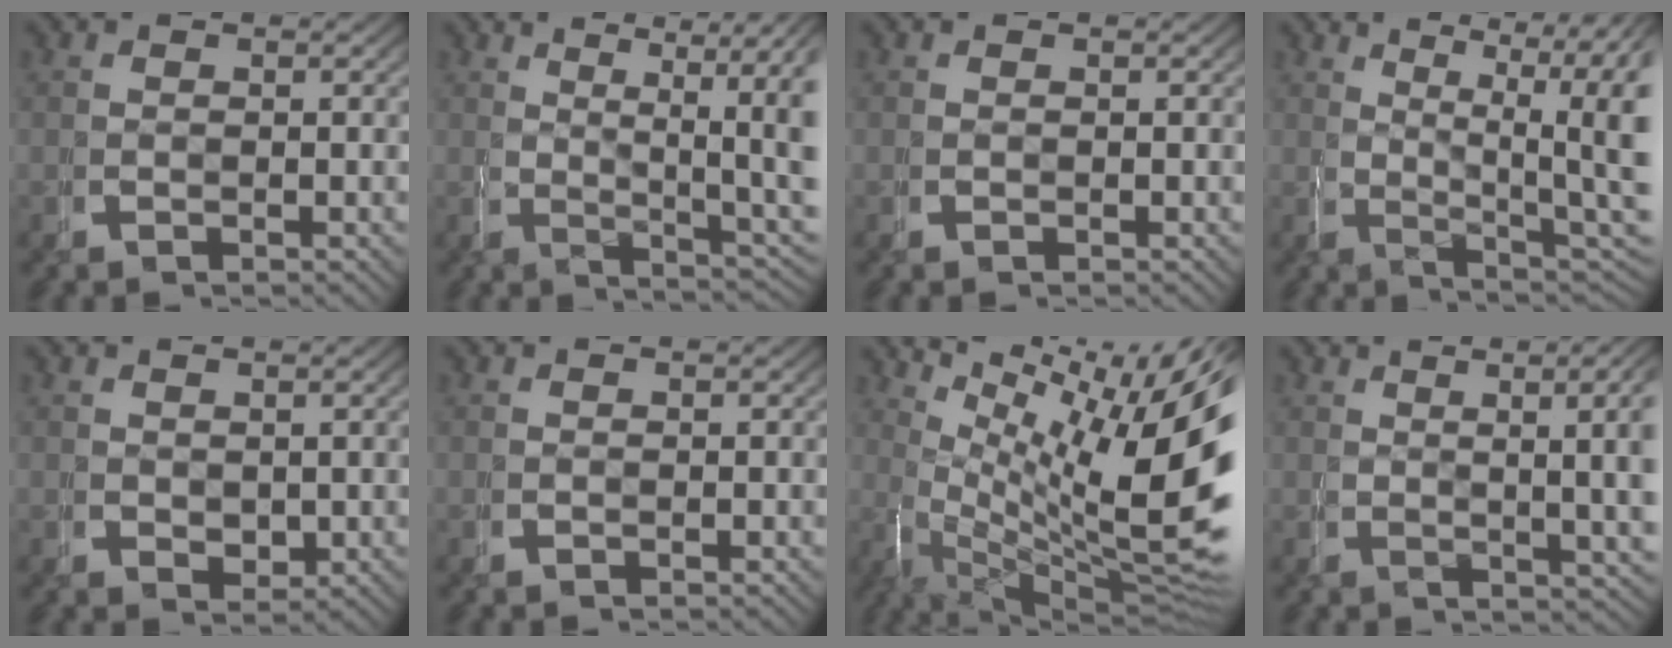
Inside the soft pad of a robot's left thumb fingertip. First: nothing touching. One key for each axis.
{"total": 9.1, "fx": 1.9, "fy": 4.9, "fz": 7.4, "tx": -0.099, "ty": -0.011, "tz": 0.029}
{"total": 0.0}
{"total": 8.2, "fx": 1.2, "fy": 4.7, "fz": 6.6, "tx": -0.076, "ty": -0.005, "tz": 0.015}
{"total": 1.3, "fx": 0.4, "fy": 1.0, "fz": 0.7, "tx": -0.008, "ty": -0.005, "tz": 0.014}
{"total": 0.0}
{"total": 17.4, "fx": 1.8, "fy": 10.1, "fz": 14.1, "tx": -0.222, "ty": -0.047, "tz": 0.051}
{"total": 7.7, "fx": 1.7, "fy": 3.4, "fz": 6.7, "tx": -0.079, "ty": 0.007, "tz": 0.027}